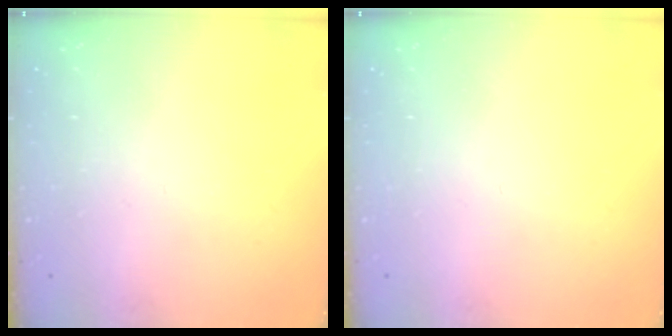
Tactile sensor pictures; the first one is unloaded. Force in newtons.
{"total": 0.0}